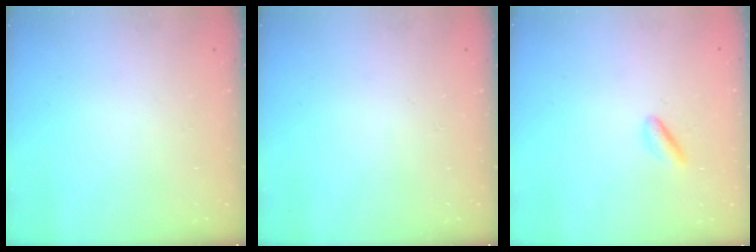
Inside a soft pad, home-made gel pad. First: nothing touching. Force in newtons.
{"total": 0.0}
{"total": 2.8, "press": 2.7, "slide": 0.8}